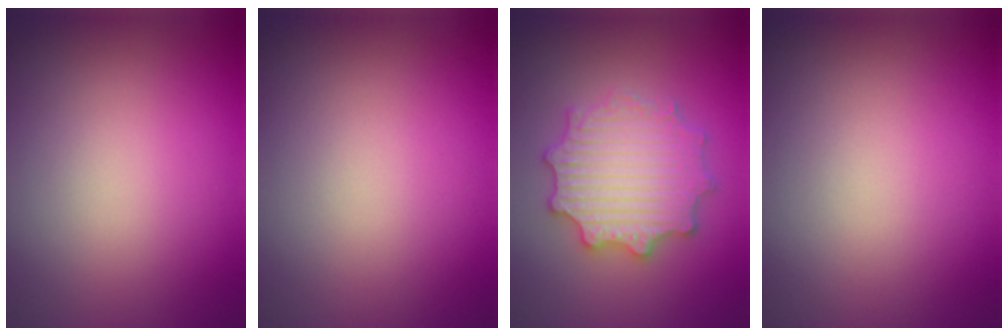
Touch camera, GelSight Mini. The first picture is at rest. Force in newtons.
{"total": 0.0}
{"total": 5.5, "press": 5.4, "slide": 1.0}
{"total": 0.0}